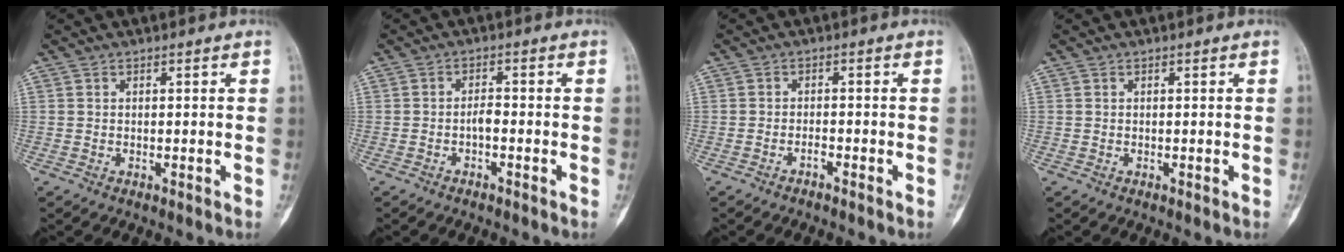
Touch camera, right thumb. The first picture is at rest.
{"total": 1.9, "force": [-0.8, 0.7, 1.5], "torque": [-0.021, 0.012, -0.018]}
{"total": 1.2, "force": [-1.1, 0.1, 0.6], "torque": [-0.015, 0.014, -0.019]}
{"total": 0.0}